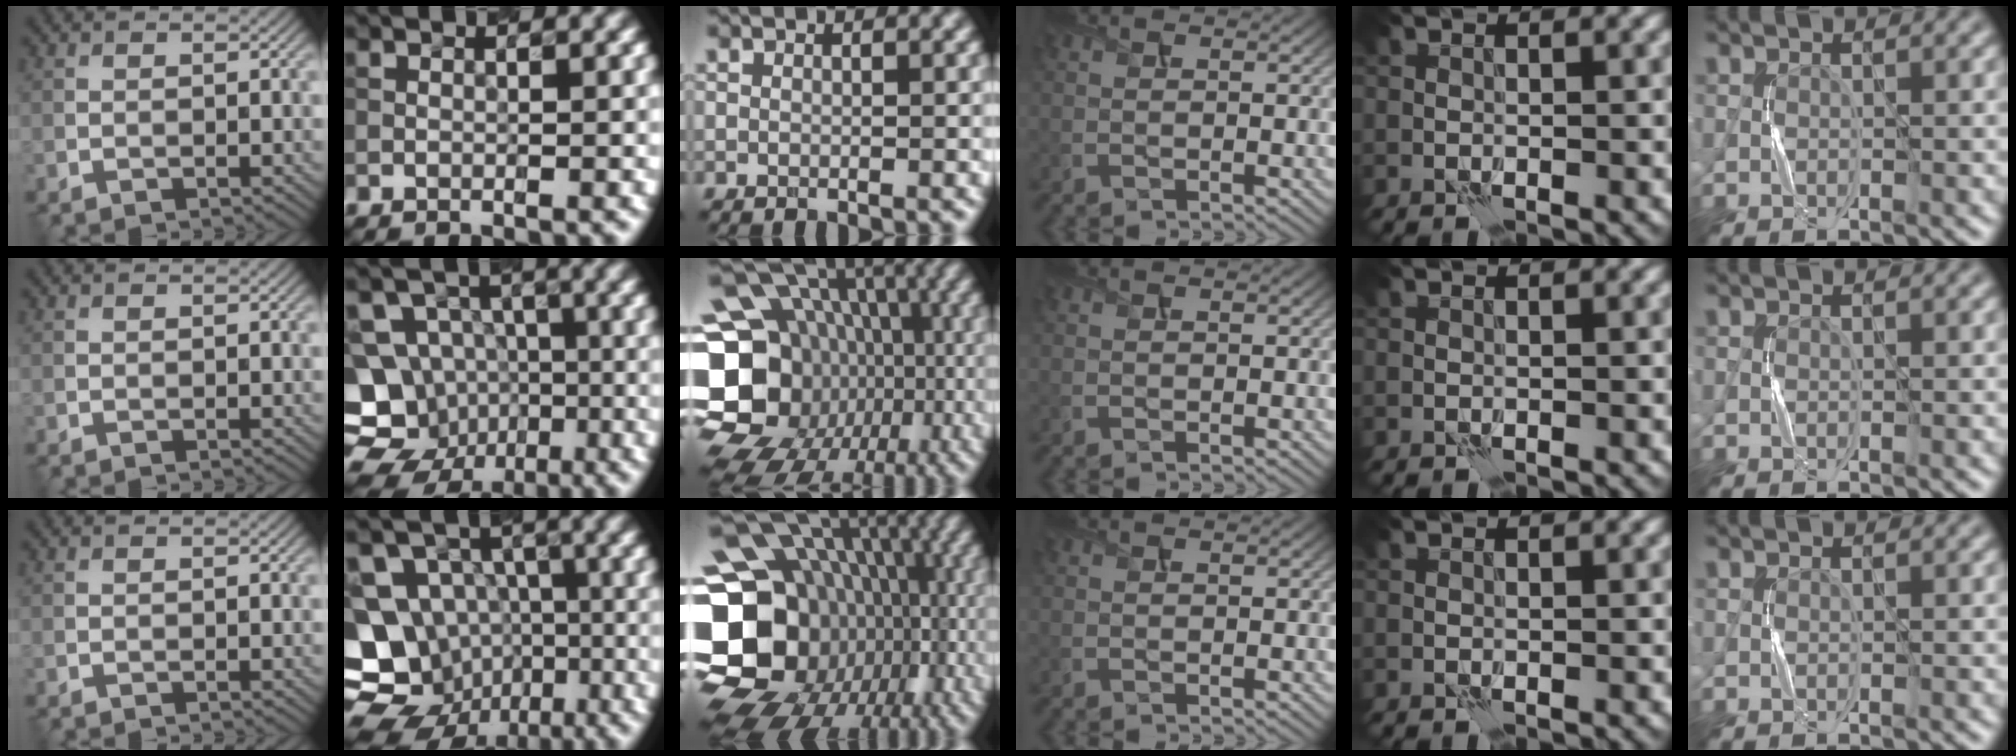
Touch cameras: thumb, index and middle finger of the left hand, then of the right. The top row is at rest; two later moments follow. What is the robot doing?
{"motion": "press", "object": "button"}